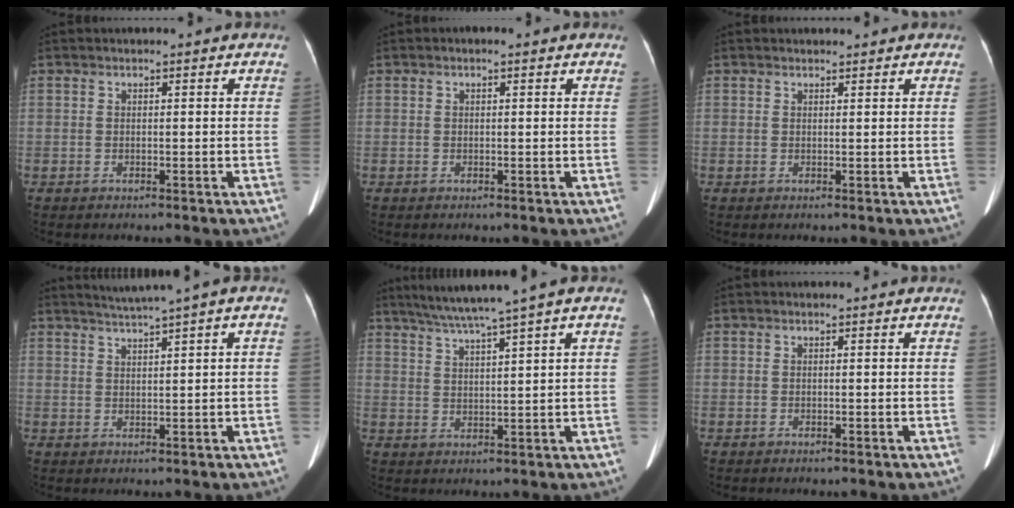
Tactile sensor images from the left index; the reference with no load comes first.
{"total": 0.6, "force": [0.4, 0.2, 0.4], "torque": [-0.012, 0.004, 0.002]}
{"total": 2.8, "force": [2.5, 0.9, 0.7], "torque": [-0.005, 0.017, 0.028]}
{"total": 4.6, "force": [2.9, -0.5, 3.5], "torque": [-0.060, 0.019, 0.050]}
{"total": 8.2, "force": [6.0, -1.4, 5.4], "torque": [-0.088, 0.021, 0.099]}
{"total": 0.0}